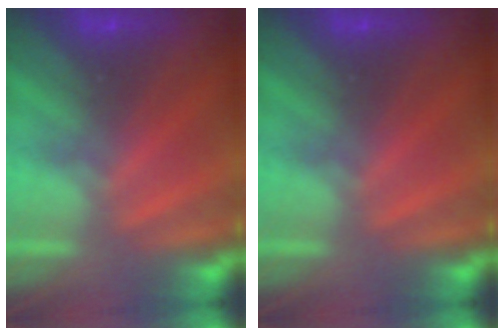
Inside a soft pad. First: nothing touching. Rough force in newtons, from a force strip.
{"total": 0.0}